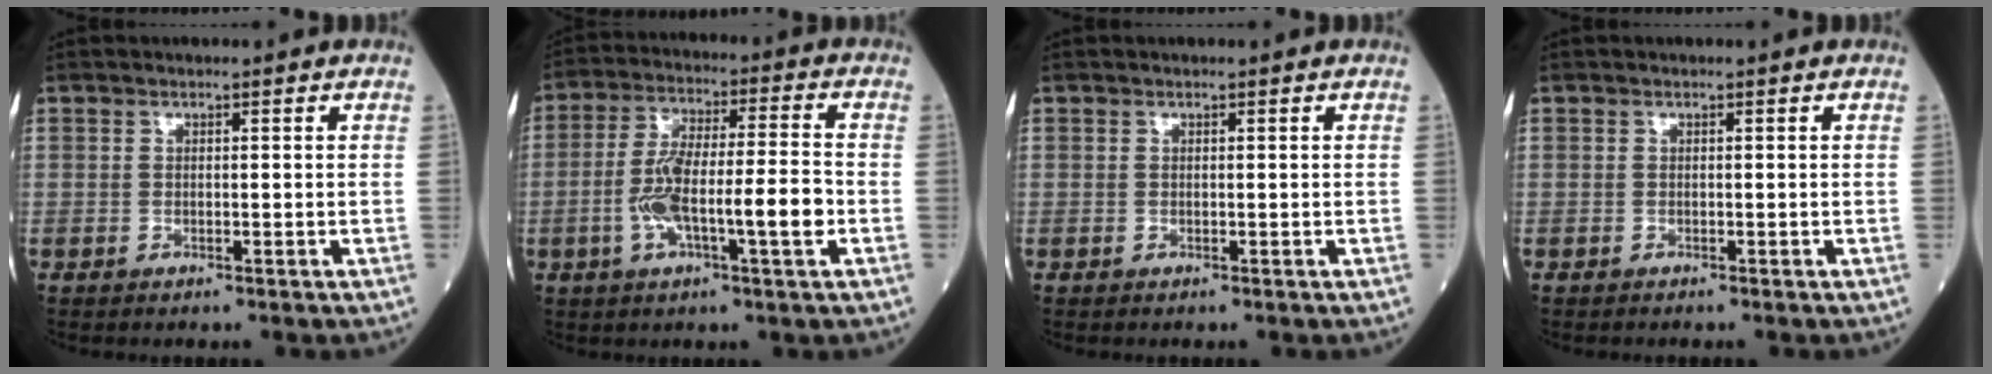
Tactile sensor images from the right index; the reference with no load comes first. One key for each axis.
{"total": 11.8, "fx": -3.0, "fy": 1.5, "fz": 11.3, "tx": -0.209, "ty": 0.011, "tz": -0.055}
{"total": 0.0}
{"total": 0.0}